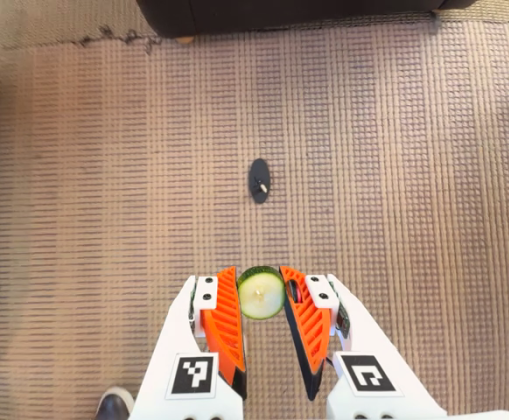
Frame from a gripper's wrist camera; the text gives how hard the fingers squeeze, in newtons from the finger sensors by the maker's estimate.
{"total": 8.4, "left": 8.5, "right": 8.3}